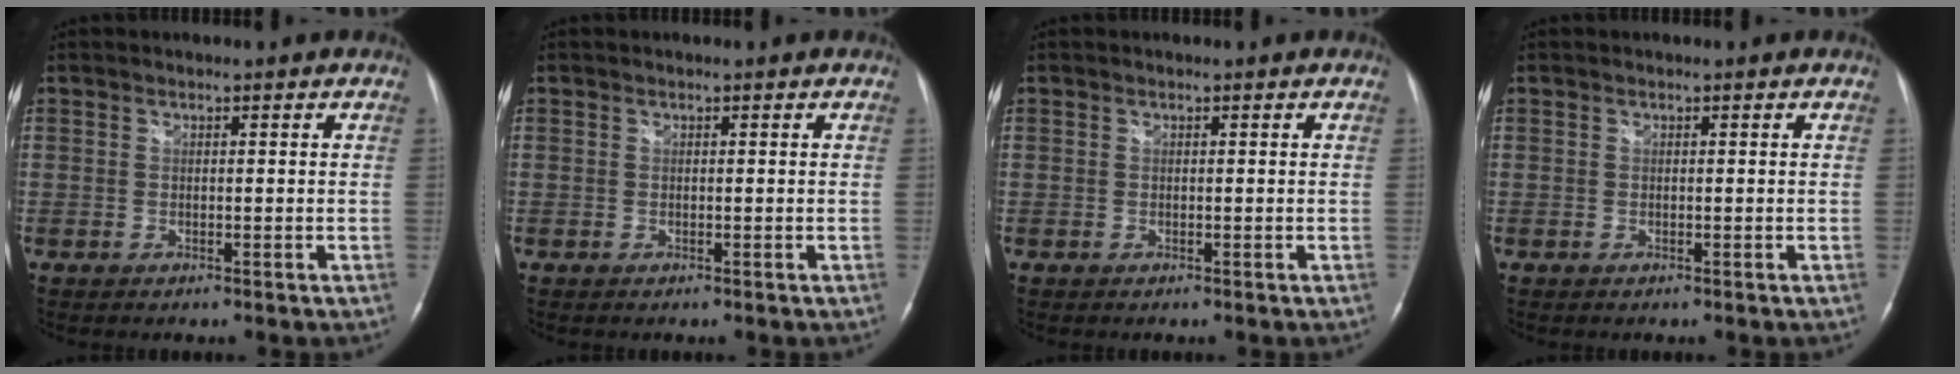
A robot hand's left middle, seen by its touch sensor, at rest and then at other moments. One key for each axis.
{"total": 0.0}
{"total": 0.0}
{"total": 0.0}